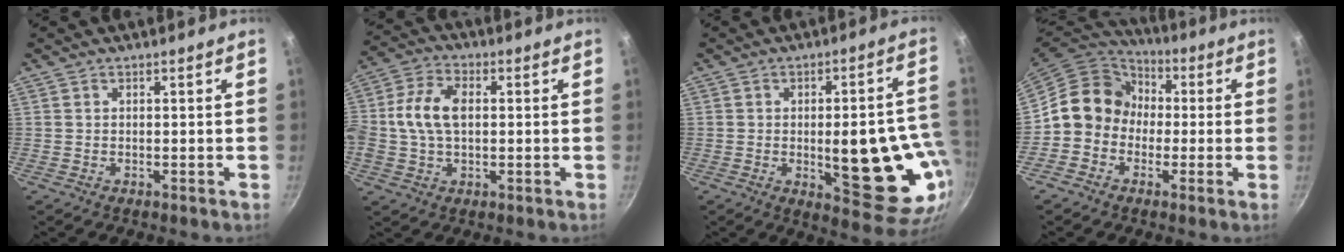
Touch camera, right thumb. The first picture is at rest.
{"total": 10.4, "force": [0.8, 6.6, 8.0], "torque": [-0.153, 0.021, 0.001]}
{"total": 20.4, "force": [-3.0, 7.8, 18.6], "torque": [-0.195, 0.000, -0.031]}
{"total": 11.5, "force": [-0.4, 10.3, 5.2], "torque": [-0.044, 0.036, -0.028]}